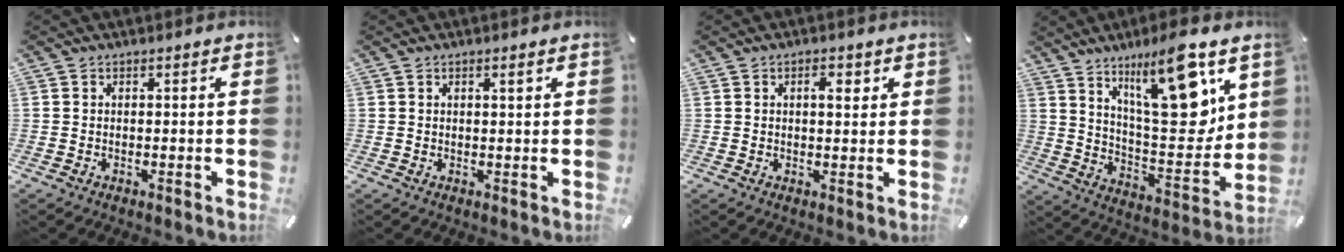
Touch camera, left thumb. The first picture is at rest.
{"total": 1.3, "force": [0.7, 0.3, 1.1], "torque": [-0.022, 0.001, 0.011]}
{"total": 3.3, "force": [1.2, 1.6, 2.7], "torque": [-0.033, -0.001, 0.014]}
{"total": 19.9, "force": [11.3, 6.5, 15.1], "torque": [-0.218, -0.071, 0.176]}